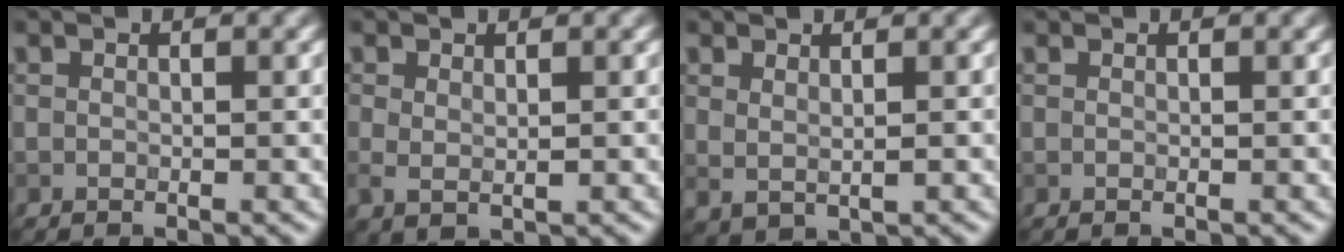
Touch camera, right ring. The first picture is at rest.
{"total": 1.5, "force": [0.4, 0.6, 1.3], "torque": [-0.030, -0.004, 0.009]}
{"total": 1.4, "force": [0.7, 0.4, 1.1], "torque": [-0.022, -0.010, 0.020]}
{"total": 0.0}